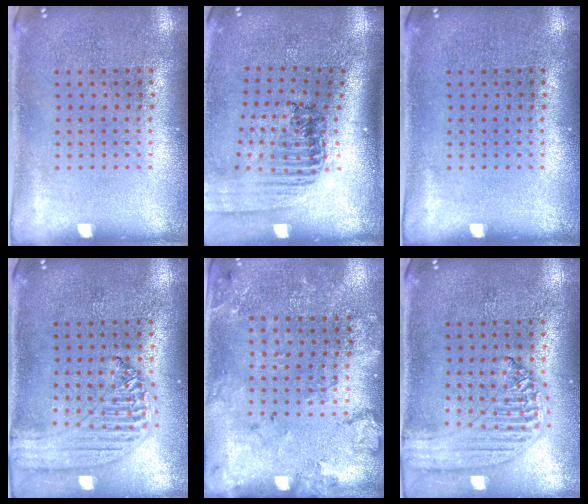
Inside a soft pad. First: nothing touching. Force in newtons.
{"total": 1.5, "press": 1.4, "slide": 0.4}
{"total": 0.0}
{"total": 1.3, "press": 1.2, "slide": 0.2}
{"total": 1.8, "press": 1.7, "slide": 0.6}
{"total": 1.3, "press": 1.3, "slide": 0.1}